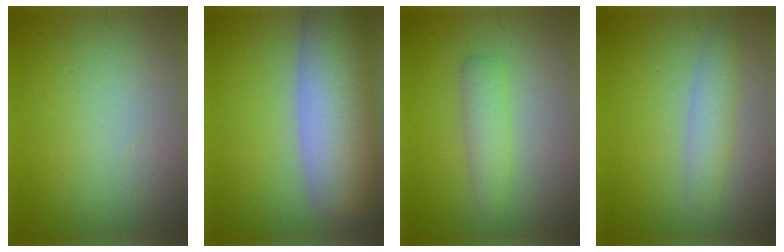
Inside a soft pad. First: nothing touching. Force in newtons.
{"total": 10.5, "press": 10.4, "slide": 0.5}
{"total": 2.1, "press": 2.1, "slide": 0.1}
{"total": 2.5, "press": 2.5, "slide": 0.1}